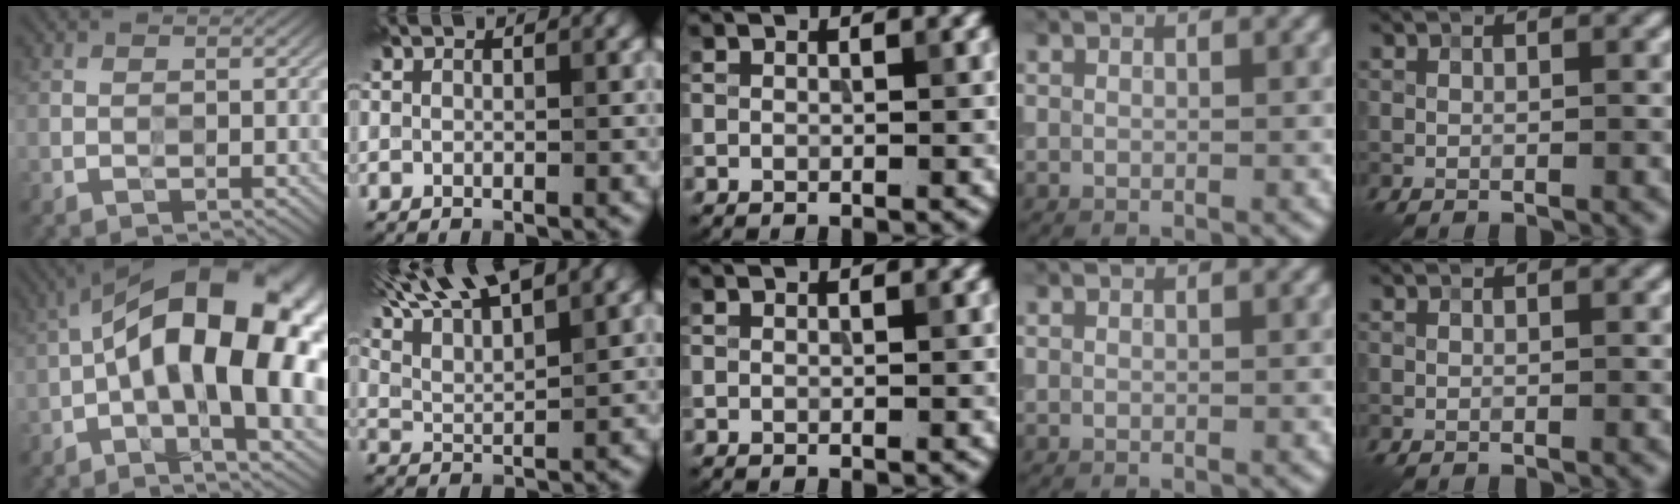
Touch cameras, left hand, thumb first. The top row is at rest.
{"thumb": {"total": 21.3, "force": [1.6, 8.9, 19.3], "torque": [-0.314, 0.035, 0.011]}, "index": {"total": 11.4, "force": [8.1, 3.7, 7.0], "torque": [-0.130, 0.041, 0.104]}}